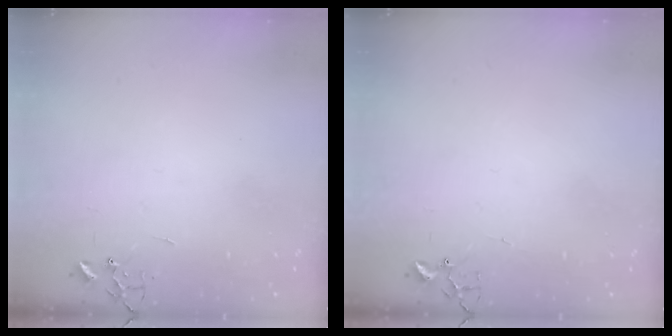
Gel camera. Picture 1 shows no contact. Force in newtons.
{"total": 7.5, "press": 7.5, "slide": 0.7}